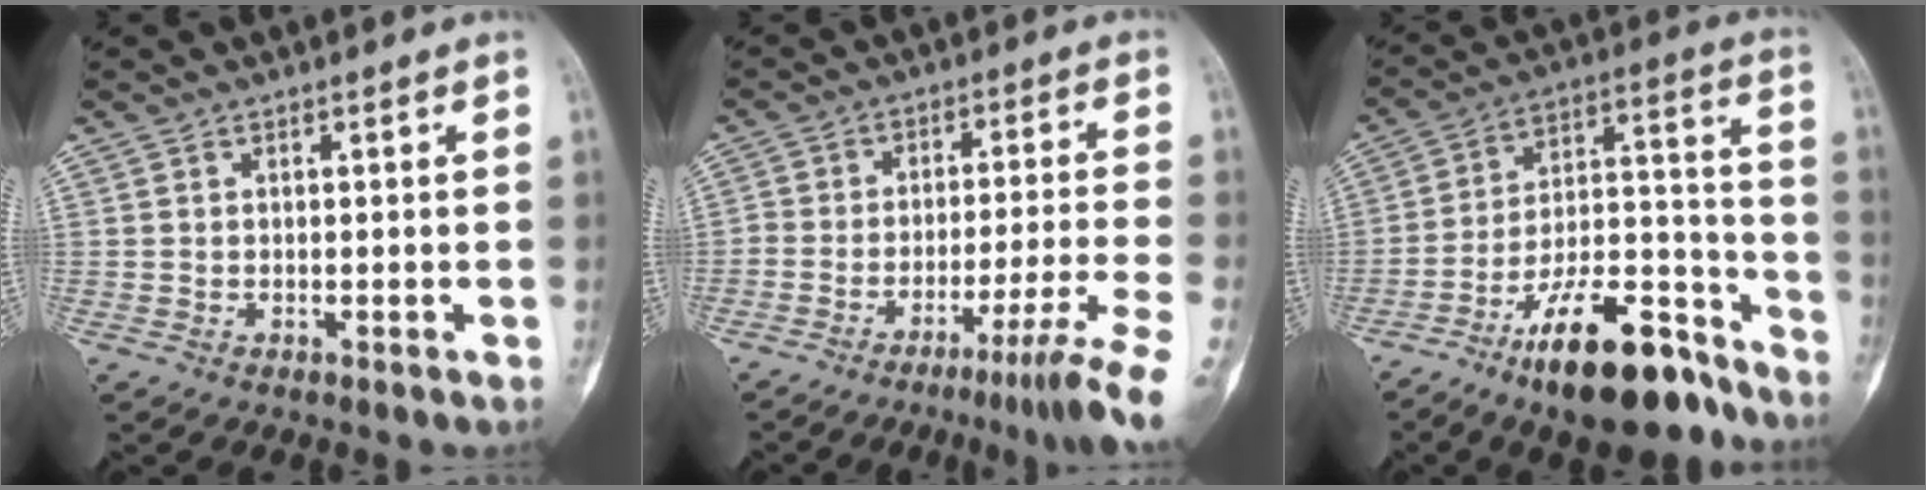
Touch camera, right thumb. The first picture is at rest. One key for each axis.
{"total": 10.7, "fx": -7.5, "fy": -2.0, "fz": 7.4, "tx": -0.127, "ty": 0.050, "tz": -0.115}
{"total": 21.4, "fx": -14.8, "fy": 7.6, "fz": 13.4, "tx": -0.197, "ty": 0.102, "tz": -0.245}